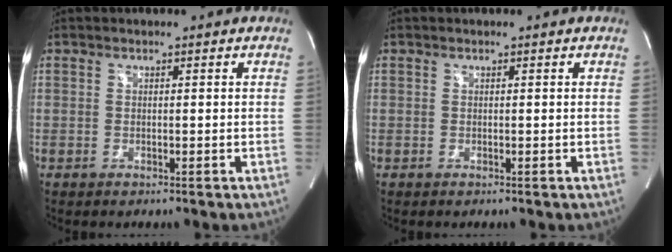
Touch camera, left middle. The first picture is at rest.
{"total": 0.0}